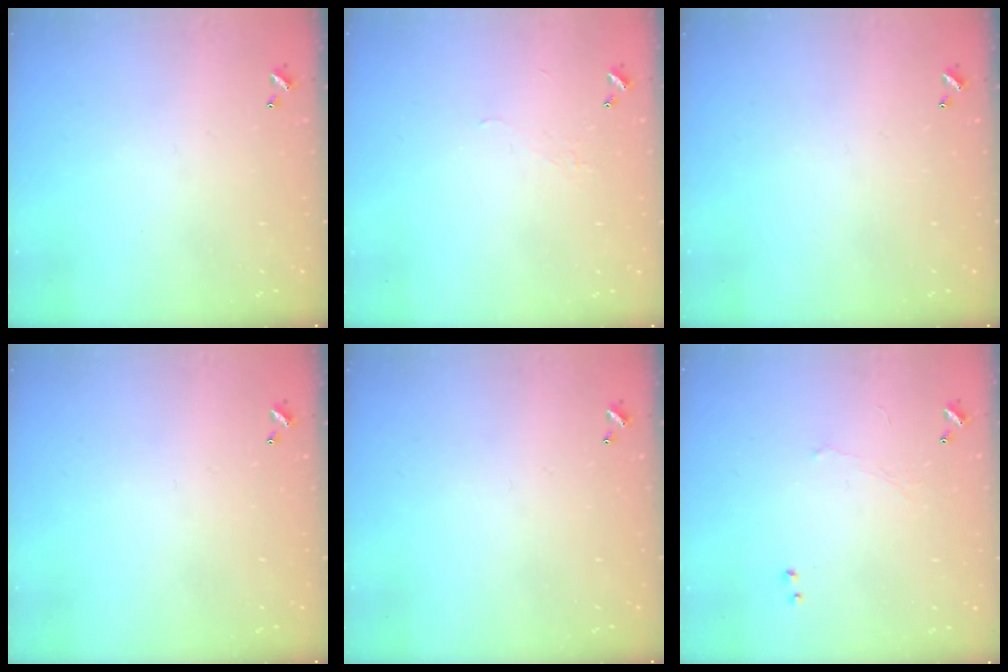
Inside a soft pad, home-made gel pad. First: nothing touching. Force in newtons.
{"total": 2.0, "press": 2.0, "slide": 0.5}
{"total": 0.0}
{"total": 0.0}
{"total": 0.0}
{"total": 0.7, "press": 0.3, "slide": 0.6}